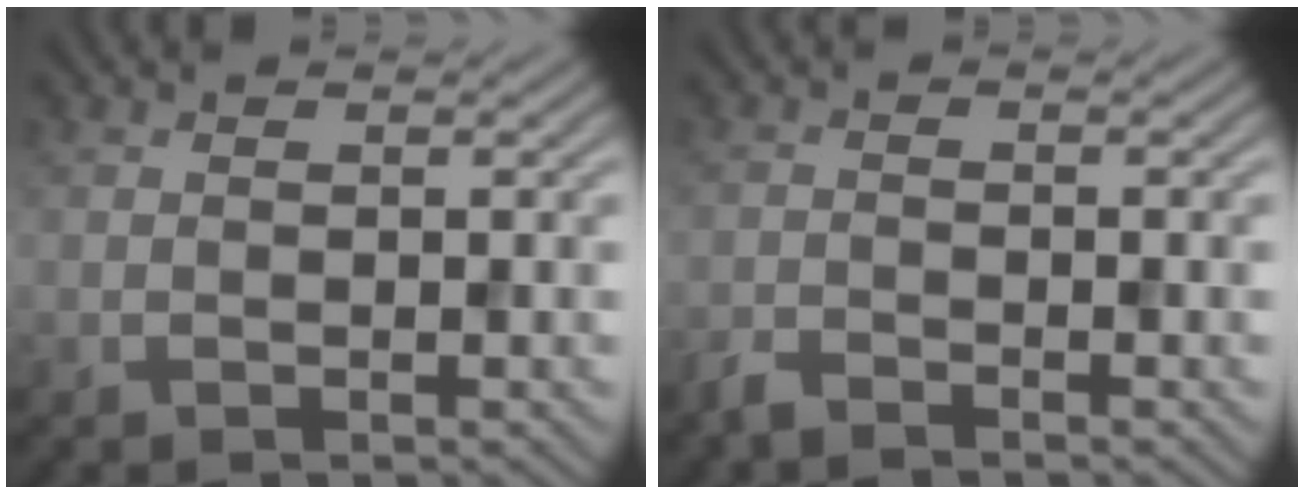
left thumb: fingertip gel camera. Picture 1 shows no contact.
{"total": 1.8, "force": [-1.7, 0.2, 0.6], "torque": [-0.015, -0.005, -0.042]}